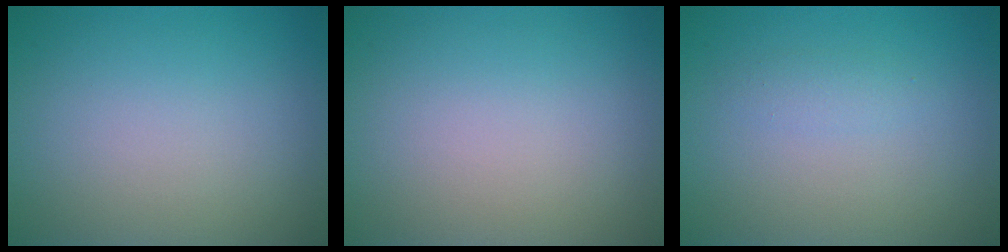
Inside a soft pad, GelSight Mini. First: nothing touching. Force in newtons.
{"total": 0.0}
{"total": 0.9, "press": 0.9, "slide": 0.0}